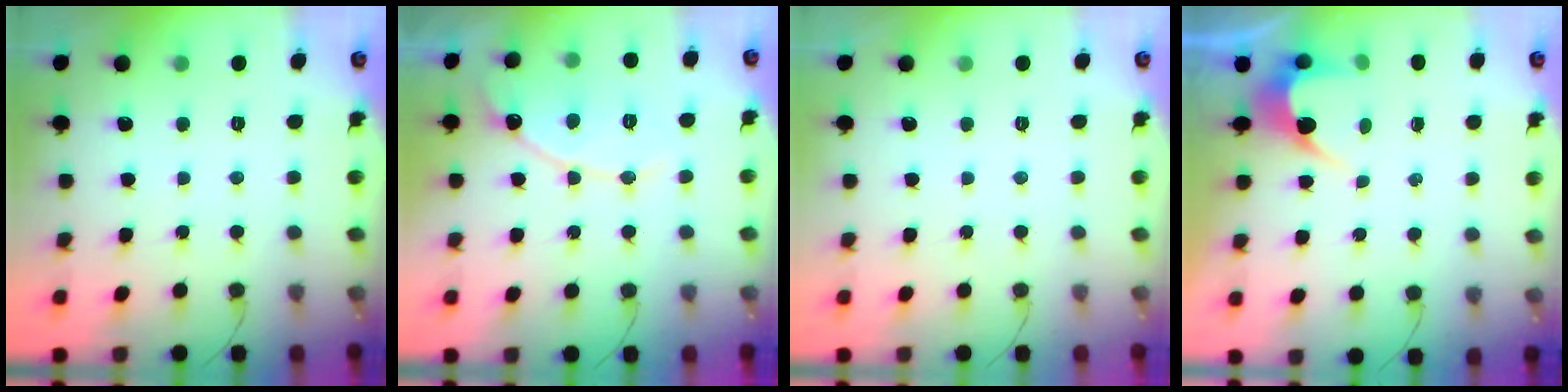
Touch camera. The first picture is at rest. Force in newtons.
{"total": 11.8, "press": 11.7, "slide": 1.1}
{"total": 0.0}
{"total": 3.4, "press": 3.4, "slide": 0.3}